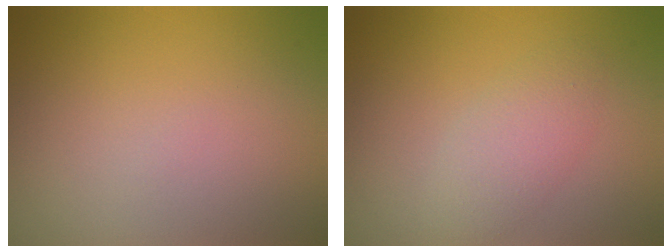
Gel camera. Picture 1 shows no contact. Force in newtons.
{"total": 2.7, "press": 2.6, "slide": 0.1}